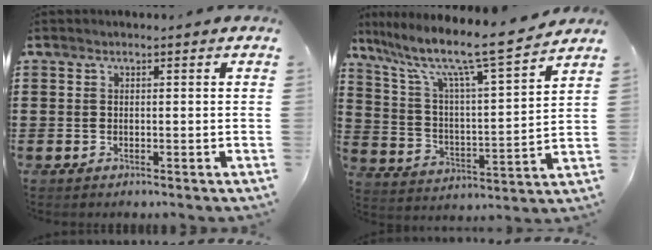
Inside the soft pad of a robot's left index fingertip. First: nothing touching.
{"total": 10.2, "force": [8.3, 0.7, 5.9], "torque": [-0.141, -0.062, 0.130]}